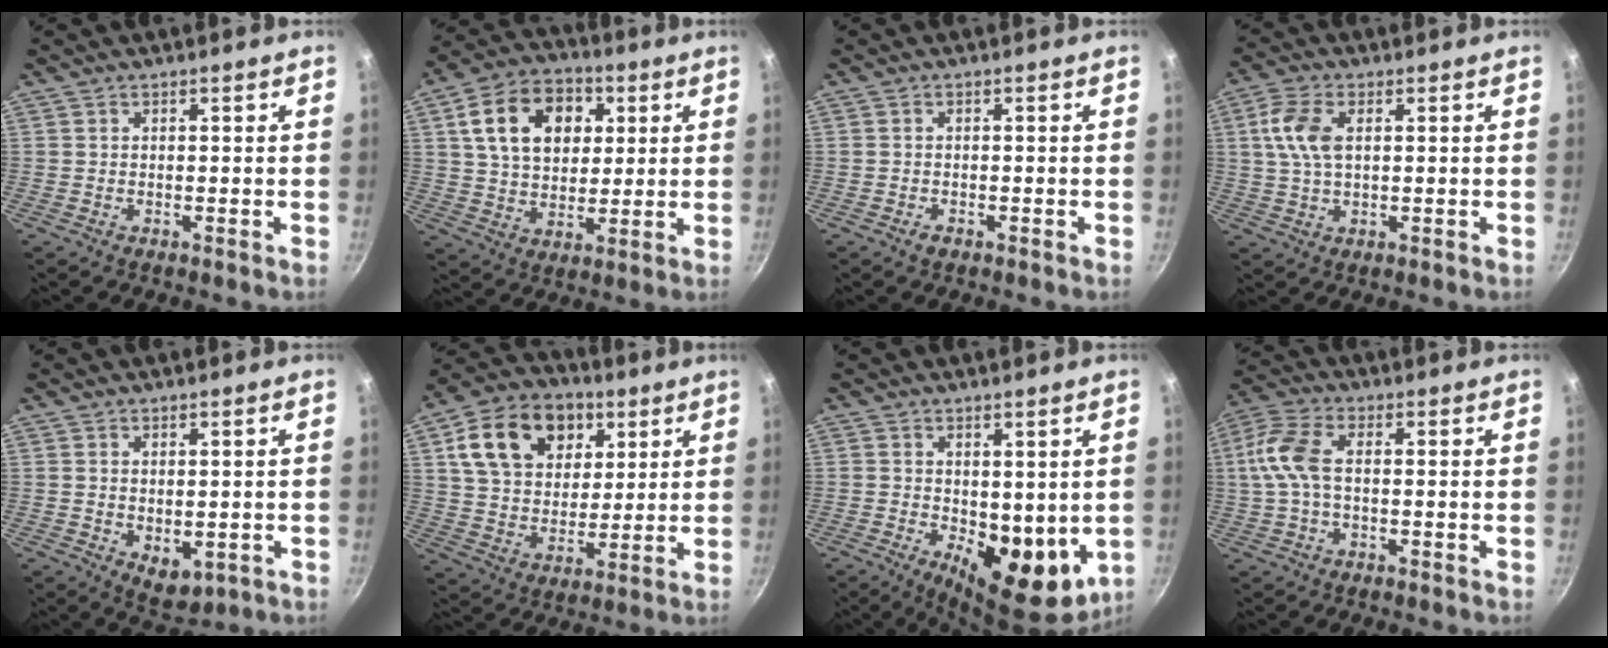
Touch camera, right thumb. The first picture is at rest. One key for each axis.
{"total": 16.2, "fx": 4.6, "fy": 11.6, "fz": 10.4, "tx": -0.148, "ty": 0.005, "tz": 0.070}
{"total": 1.3, "fx": -0.8, "fy": 0.8, "fz": 0.6, "tx": -0.012, "ty": 0.005, "tz": -0.016}
{"total": 7.7, "fx": 1.7, "fy": 4.3, "fz": 6.1, "tx": -0.122, "ty": 0.008, "tz": 0.029}
{"total": 5.3, "fx": -0.5, "fy": 3.4, "fz": 4.1, "tx": -0.049, "ty": -0.013, "tz": 0.004}
{"total": 18.7, "fx": 7.2, "fy": 13.5, "fz": 10.8, "tx": -0.162, "ty": -0.005, "tz": 0.117}
{"total": 11.8, "fx": -0.7, "fy": 6.3, "fz": 10.0, "tx": -0.106, "ty": -0.024, "tz": 0.003}
{"total": 9.5, "fx": 0.3, "fy": 5.2, "fz": 7.9, "tx": -0.178, "ty": 0.022, "tz": -0.007}